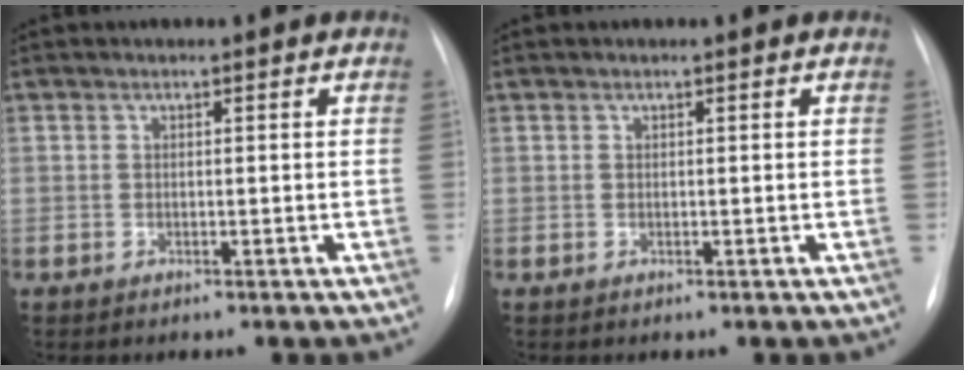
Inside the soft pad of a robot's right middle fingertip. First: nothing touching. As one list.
[{"total": 0.0}]